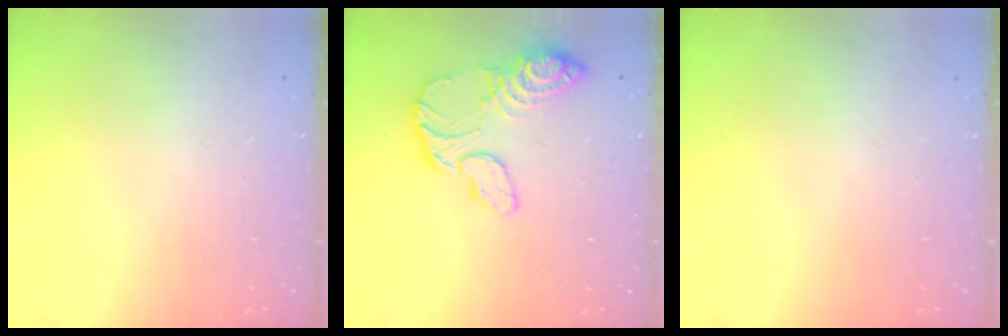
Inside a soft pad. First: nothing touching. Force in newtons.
{"total": 13.3, "press": 13.2, "slide": 1.2}
{"total": 0.0}